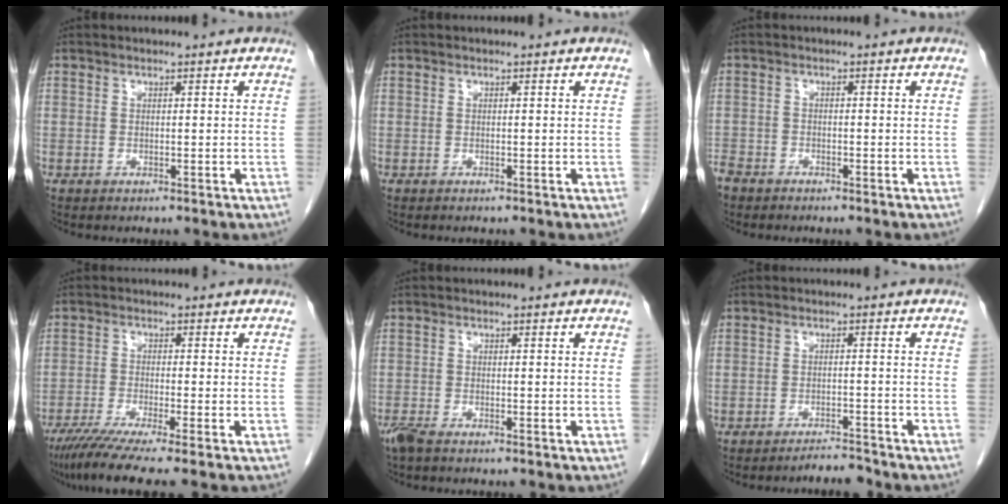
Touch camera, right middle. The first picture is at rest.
{"total": 0.0}
{"total": 3.8, "force": [-3.2, 1.8, 0.8], "torque": [-0.021, -0.002, -0.061]}
{"total": 8.4, "force": [-6.4, -0.8, 5.4], "torque": [-0.083, -0.025, -0.106]}
{"total": 2.3, "force": [-1.8, 0.5, 1.3], "torque": [-0.034, -0.008, -0.037]}
{"total": 2.5, "force": [-2.5, -0.2, 0.3], "torque": [-0.003, -0.012, -0.038]}